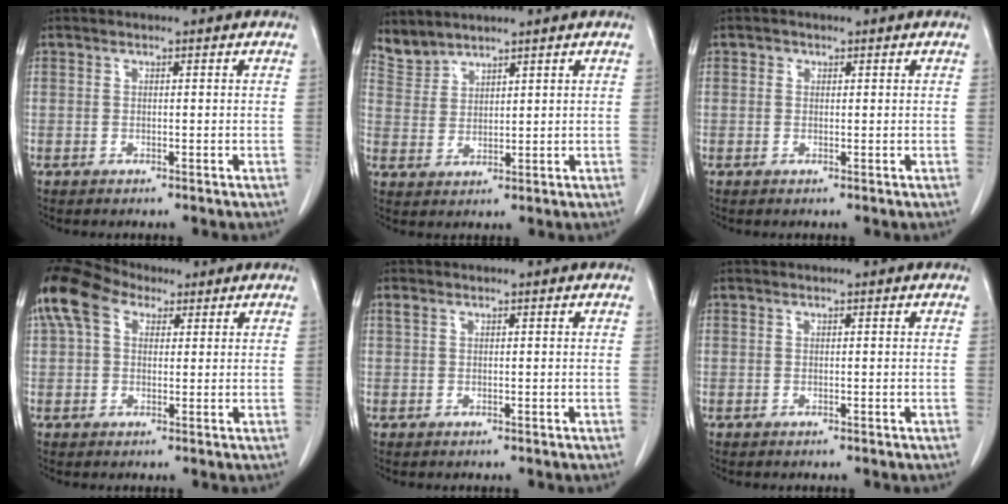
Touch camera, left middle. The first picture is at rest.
{"total": 3.7, "force": [3.6, 0.7, -0.3], "torque": [0.000, 0.007, 0.083]}
{"total": 0.6, "force": [0.3, 0.5, 0.1], "torque": [0.001, 0.000, 0.003]}
{"total": 8.4, "force": [4.1, 5.2, 5.2], "torque": [-0.124, 0.051, 0.075]}
{"total": 0.6, "force": [0.3, 0.3, 0.3], "torque": [-0.011, 0.013, 0.007]}
{"total": 0.0}